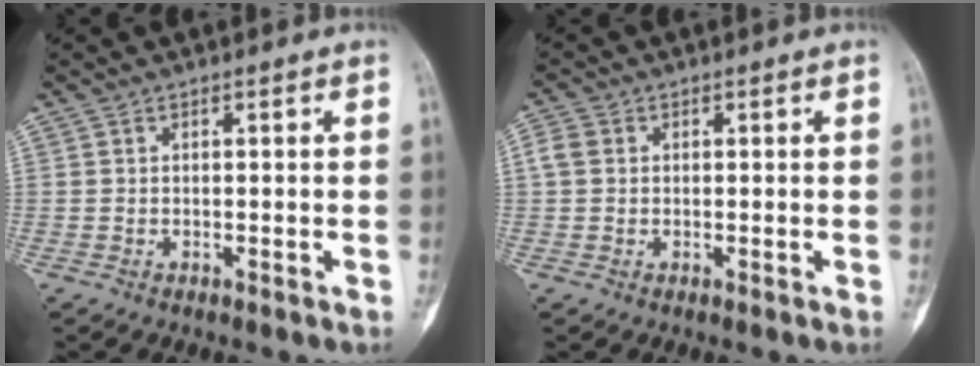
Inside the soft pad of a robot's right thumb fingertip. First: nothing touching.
{"total": 2.4, "force": [0.3, 2.0, 1.2], "torque": [-0.027, 0.007, 0.004]}